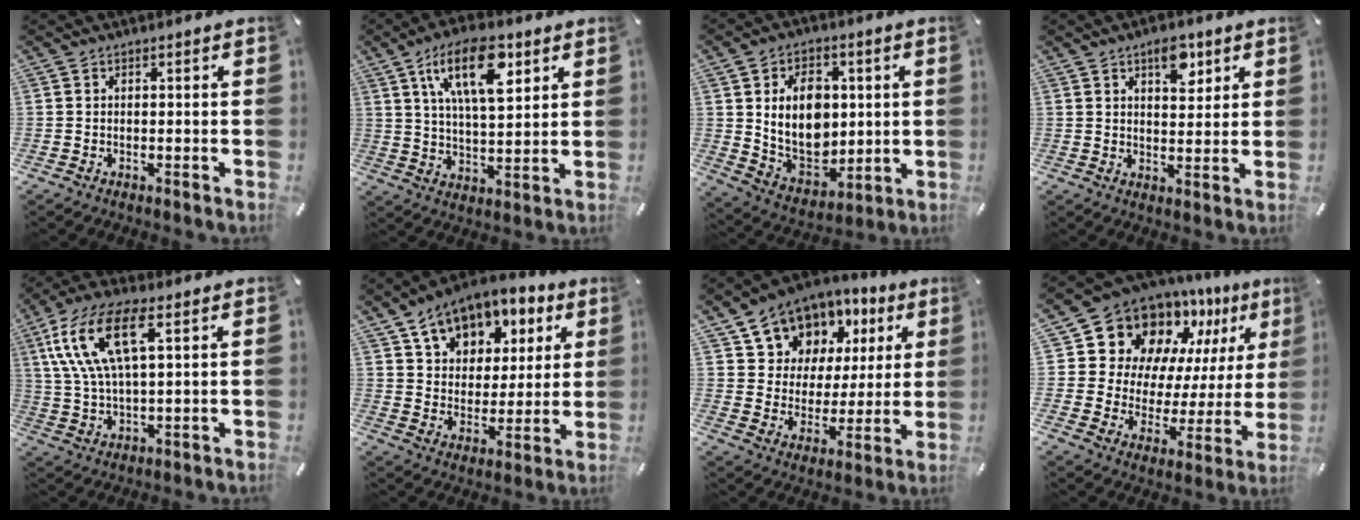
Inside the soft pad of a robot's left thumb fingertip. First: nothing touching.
{"total": 15.2, "force": [7.5, 6.7, 11.3], "torque": [-0.200, -0.013, 0.127]}
{"total": 13.7, "force": [2.4, 10.7, 8.2], "torque": [-0.150, -0.010, 0.046]}
{"total": 7.1, "force": [4.0, 4.0, 4.4], "torque": [-0.041, -0.017, 0.061]}
{"total": 14.9, "force": [6.1, 5.9, 12.2], "torque": [-0.276, -0.002, 0.105]}
{"total": 12.0, "force": [7.8, 8.1, 3.9], "torque": [-0.071, -0.046, 0.146]}
{"total": 11.3, "force": [6.7, 8.9, 2.0], "torque": [-0.052, -0.051, 0.129]}
{"total": 14.1, "force": [10.0, 9.3, 3.5], "torque": [-0.071, -0.096, 0.180]}